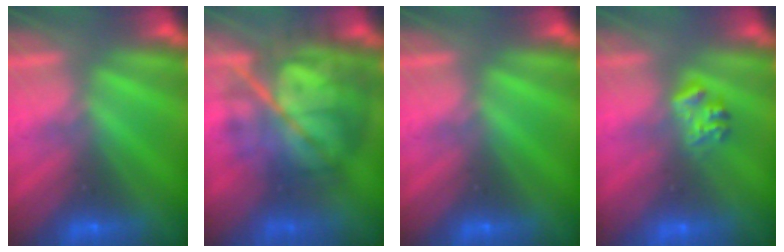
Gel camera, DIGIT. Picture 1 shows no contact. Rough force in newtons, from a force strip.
{"total": 10.2}
{"total": 0.0}
{"total": 2.3}